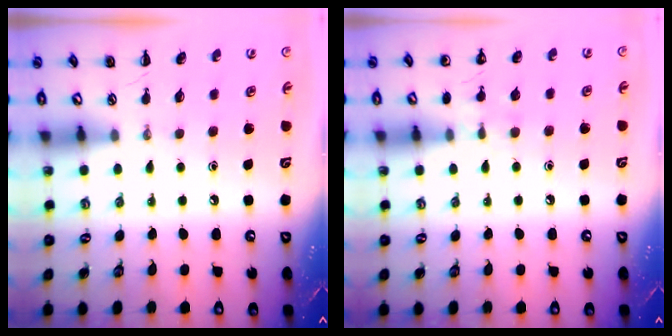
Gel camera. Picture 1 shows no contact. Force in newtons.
{"total": 5.8, "press": 5.6, "slide": 1.7}